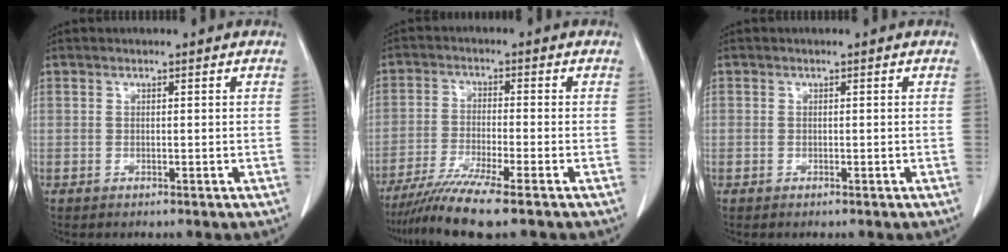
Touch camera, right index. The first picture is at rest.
{"total": 8.9, "force": [-6.9, -0.8, 5.6], "torque": [-0.097, -0.029, -0.119]}
{"total": 0.0}